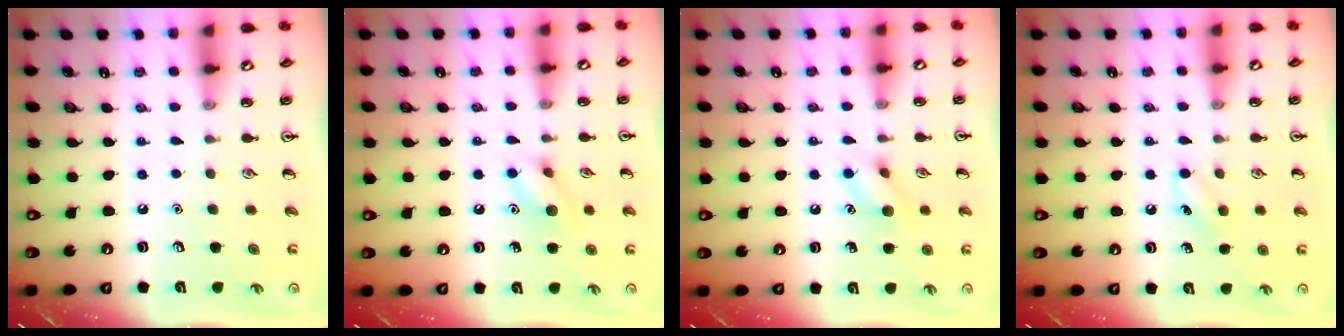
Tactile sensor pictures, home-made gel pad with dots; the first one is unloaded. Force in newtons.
{"total": 8.3, "press": 8.3, "slide": 0.5}
{"total": 7.8, "press": 7.8, "slide": 0.5}
{"total": 4.7, "press": 4.5, "slide": 1.5}